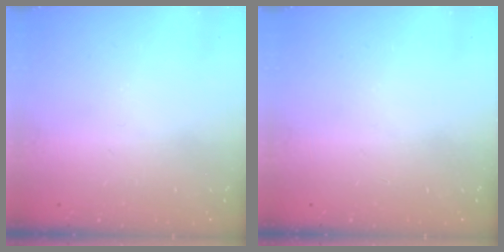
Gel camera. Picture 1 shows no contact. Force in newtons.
{"total": 0.0}